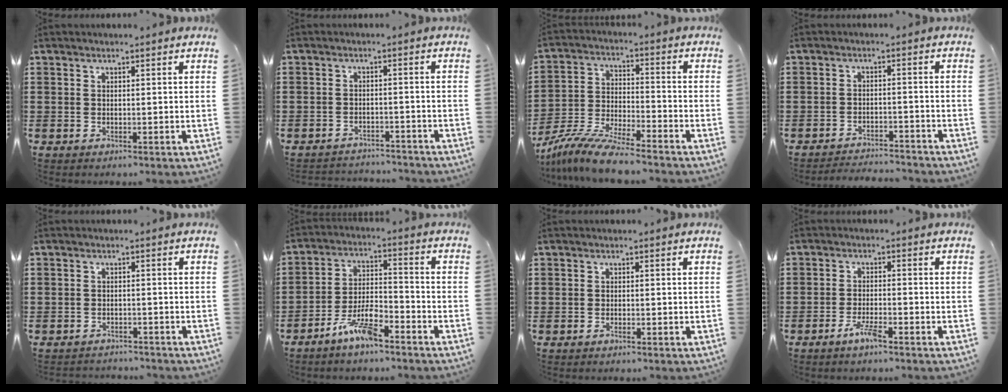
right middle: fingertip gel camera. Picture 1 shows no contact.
{"total": 2.6, "force": [-2.6, 0.4, -0.4], "torque": [-0.001, 0.001, -0.059]}
{"total": 9.2, "force": [-8.5, 0.3, 3.5], "torque": [-0.075, 0.007, -0.168]}
{"total": 2.8, "force": [-2.8, 0.2, 0.1], "torque": [-0.009, 0.001, -0.061]}
{"total": 2.0, "force": [-1.9, 0.3, -0.3], "torque": [0.000, 0.001, -0.045]}
{"total": 7.1, "force": [-5.3, 1.6, 4.4], "torque": [-0.098, 0.003, -0.102]}
{"total": 0.6, "force": [-0.4, 0.0, 0.5], "torque": [-0.011, -0.005, -0.006]}
{"total": 3.4, "force": [-2.3, 0.5, 2.4], "torque": [-0.055, -0.001, -0.046]}